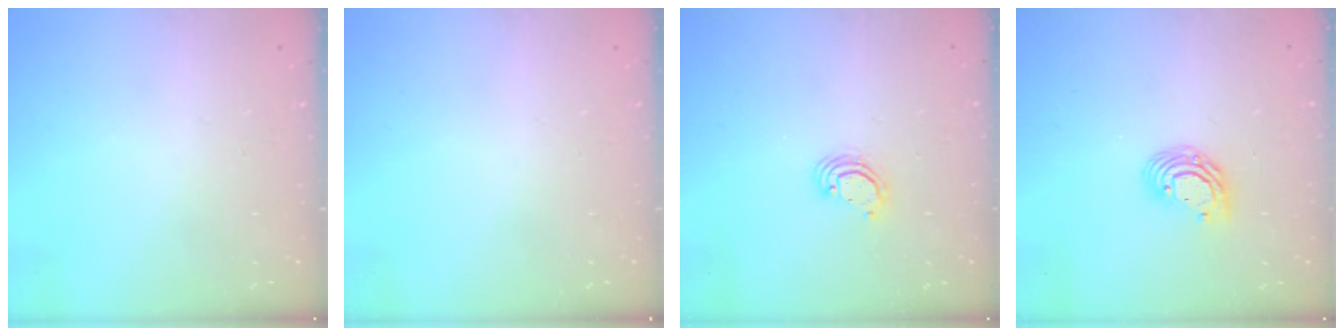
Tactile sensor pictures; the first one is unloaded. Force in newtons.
{"total": 0.0}
{"total": 3.8, "press": 3.8, "slide": 0.1}
{"total": 8.1, "press": 8.0, "slide": 1.4}